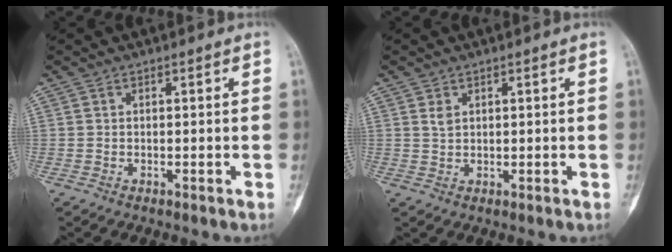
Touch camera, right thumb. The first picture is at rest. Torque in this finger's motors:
{"motor_torque": [0.10, 0.09, -0.04, 0.02, -0.01]}